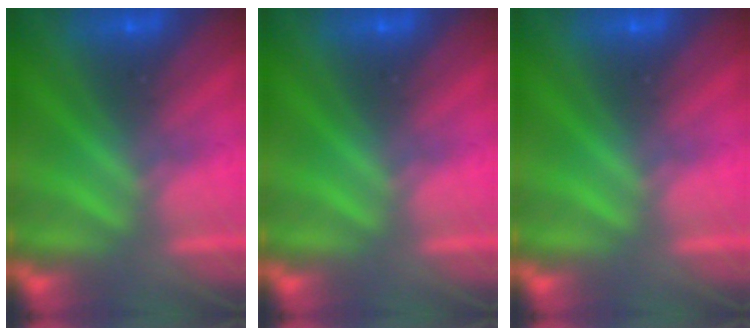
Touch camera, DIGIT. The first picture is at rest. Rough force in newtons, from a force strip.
{"total": 0.0}
{"total": 0.0}